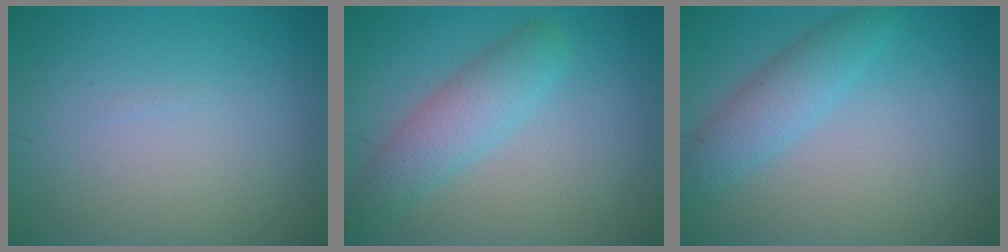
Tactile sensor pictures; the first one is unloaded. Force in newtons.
{"total": 3.7, "press": 3.7, "slide": 0.2}
{"total": 3.0, "press": 3.0, "slide": 0.1}